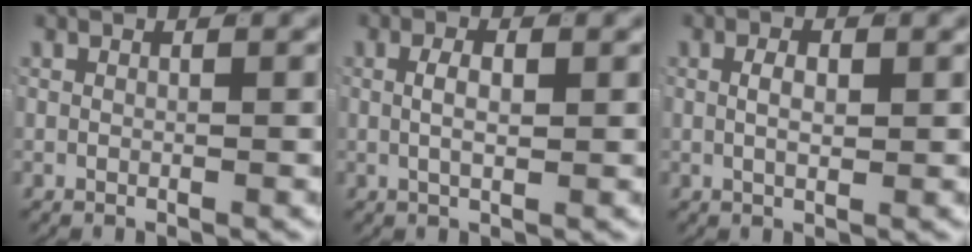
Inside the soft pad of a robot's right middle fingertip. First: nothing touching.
{"total": 2.0, "force": [0.1, 0.5, 2.0], "torque": [-0.029, -0.003, 0.001]}
{"total": 1.8, "force": [0.1, 0.6, 1.6], "torque": [-0.023, -0.004, 0.003]}